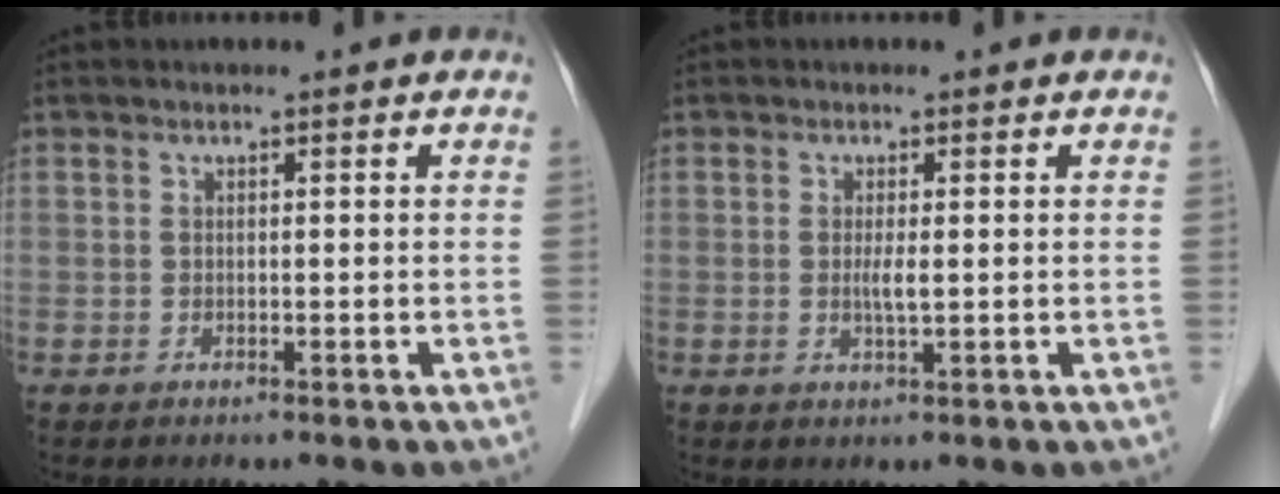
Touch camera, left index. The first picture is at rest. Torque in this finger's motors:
{"motor_torque": [0.27, 0.21, 0.04, 0.02]}